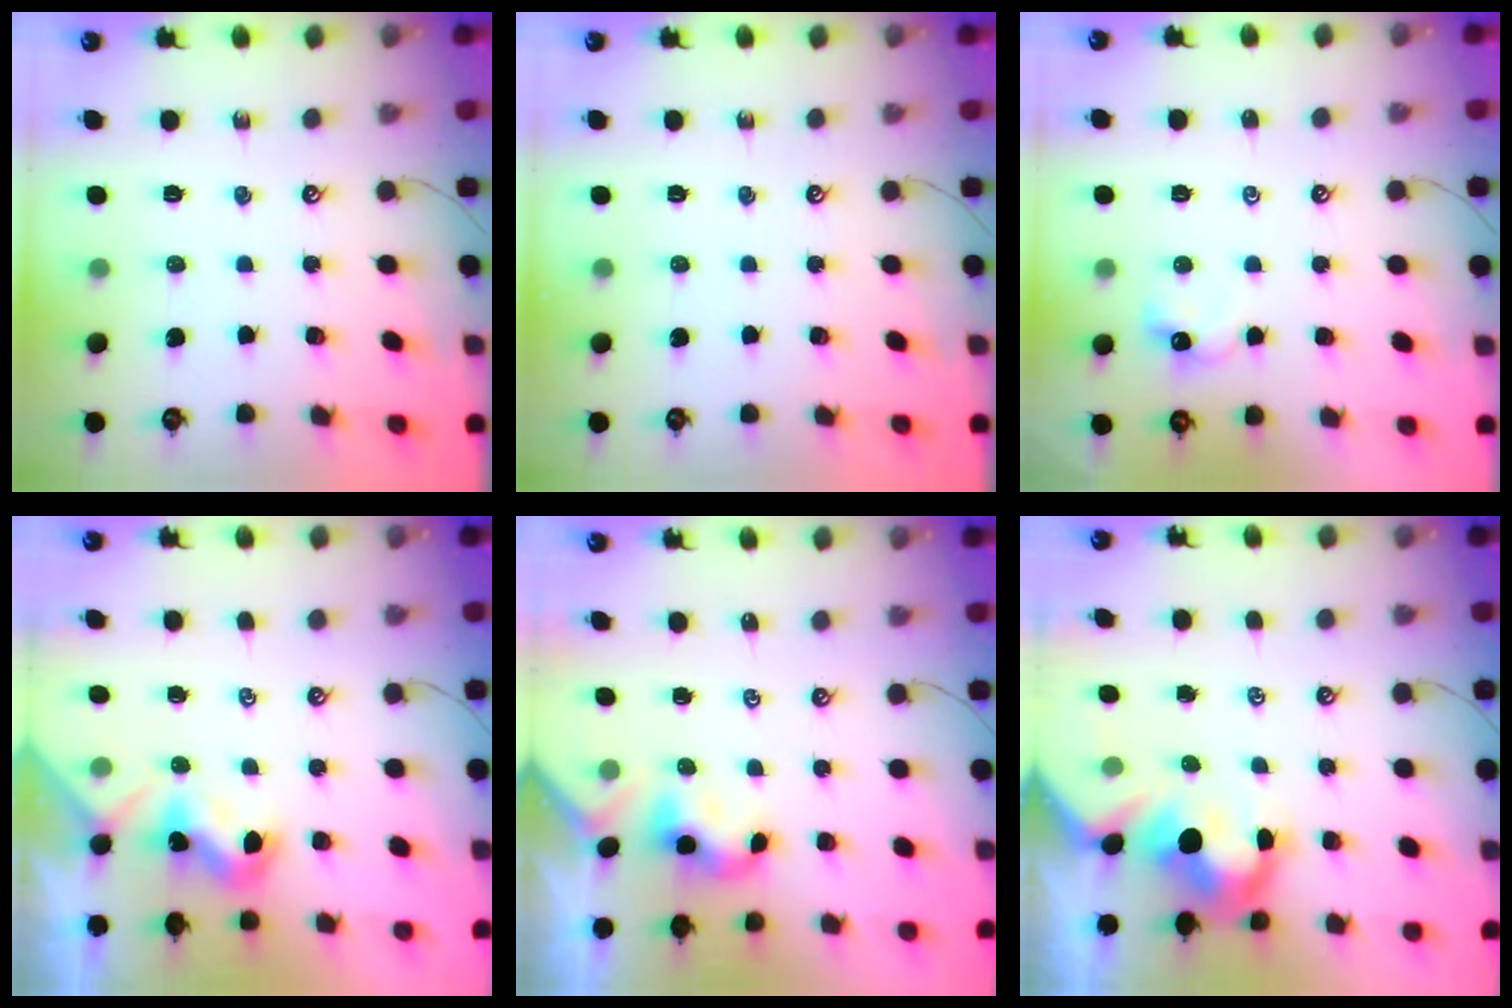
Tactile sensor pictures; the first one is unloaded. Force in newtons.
{"total": 0.0}
{"total": 1.7, "press": 1.7, "slide": 0.3}
{"total": 1.3, "press": 1.2, "slide": 0.3}
{"total": 2.2, "press": 2.2, "slide": 0.2}
{"total": 7.6, "press": 7.5, "slide": 1.5}